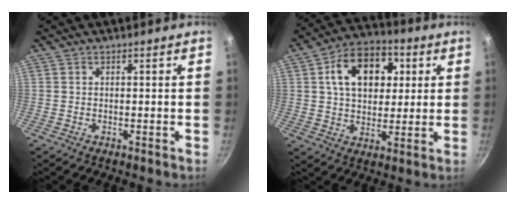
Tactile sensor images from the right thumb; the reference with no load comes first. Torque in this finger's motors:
{"motor_torque": [0.03, 3.09, 1.21, -0.26, 0.08]}